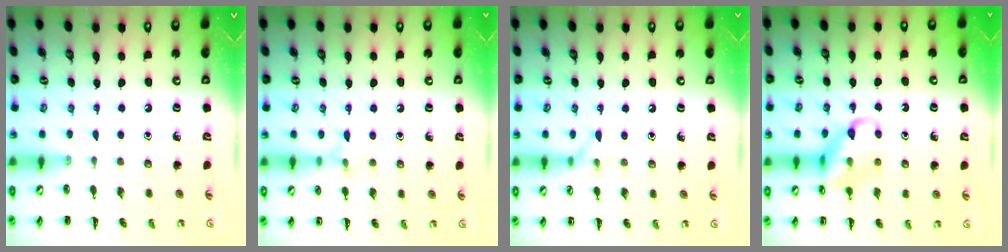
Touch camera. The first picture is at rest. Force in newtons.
{"total": 6.6, "press": 6.5, "slide": 1.5}
{"total": 5.6, "press": 5.4, "slide": 1.6}
{"total": 11.4, "press": 11.3, "slide": 1.4}